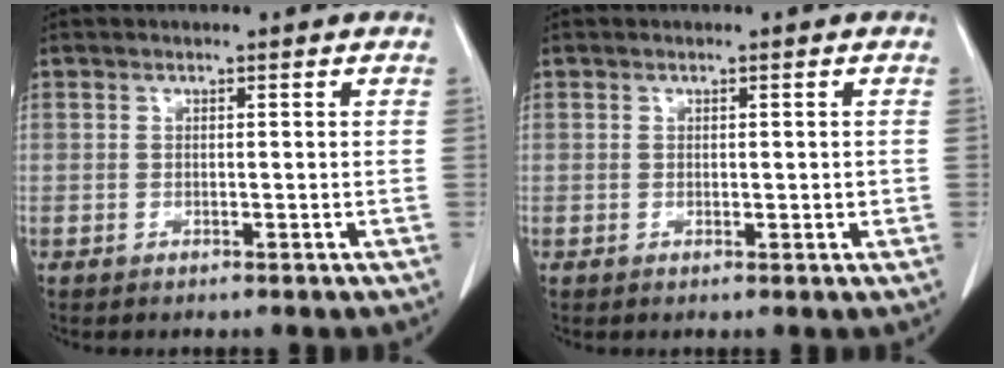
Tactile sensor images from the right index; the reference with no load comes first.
{"total": 1.3, "force": [0.1, 0.8, 1.0], "torque": [-0.013, -0.001, 0.005]}